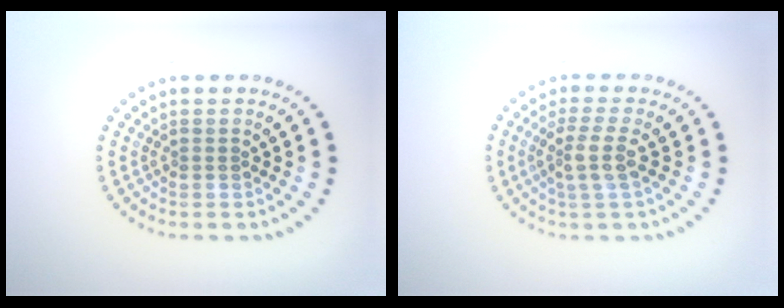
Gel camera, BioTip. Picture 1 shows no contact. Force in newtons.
{"total": 2.5, "press": 2.1, "slide": 1.3}